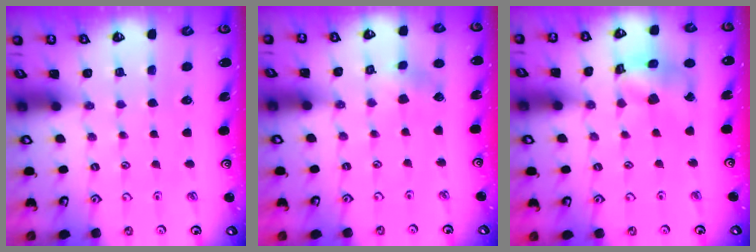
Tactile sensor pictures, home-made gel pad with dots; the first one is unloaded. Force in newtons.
{"total": 3.2, "press": 3.2, "slide": 0.4}
{"total": 12.8, "press": 12.8, "slide": 1.4}